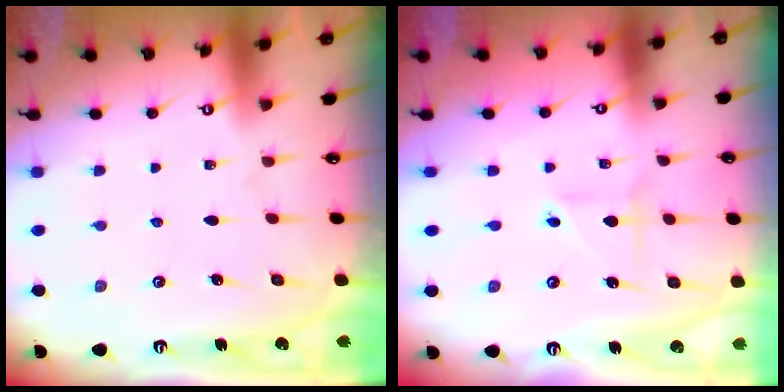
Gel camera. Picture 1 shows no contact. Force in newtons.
{"total": 2.4, "press": 2.4, "slide": 0.7}